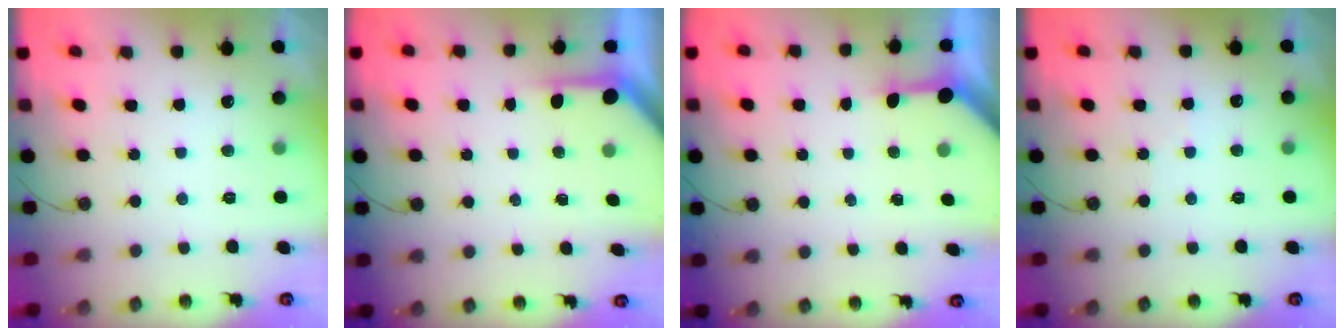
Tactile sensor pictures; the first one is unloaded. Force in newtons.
{"total": 3.3, "press": 3.3, "slide": 0.3}
{"total": 3.5, "press": 3.5, "slide": 0.4}
{"total": 3.2, "press": 3.2, "slide": 0.5}